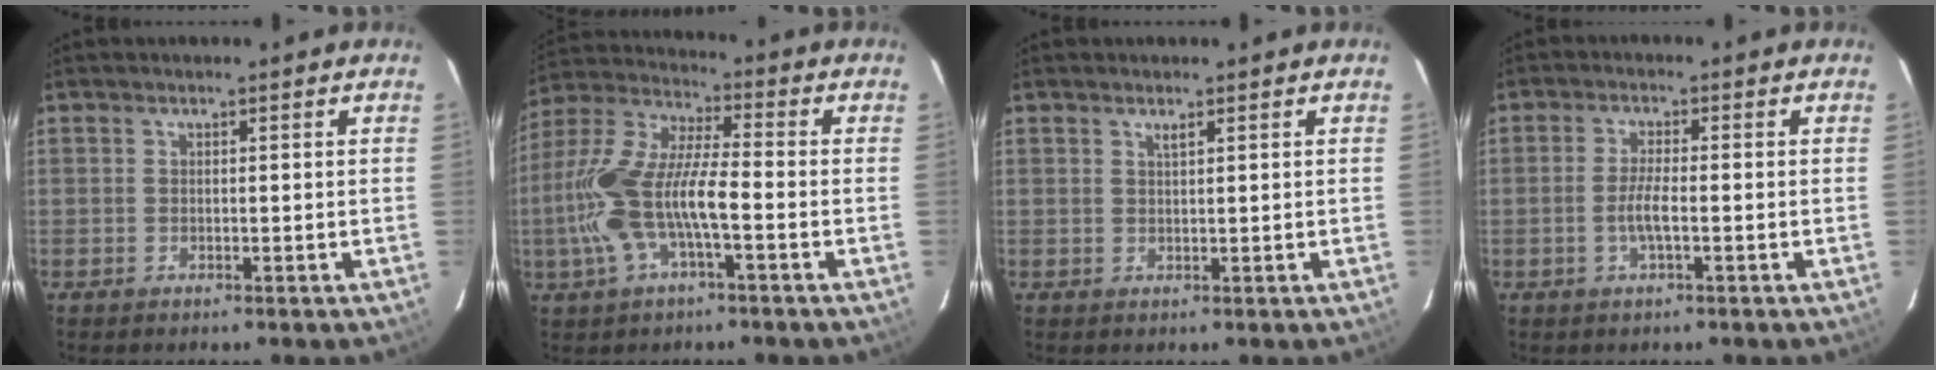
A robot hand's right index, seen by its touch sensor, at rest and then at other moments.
{"total": 15.3, "force": [-4.1, 4.6, 14.0], "torque": [-0.290, 0.001, -0.079]}
{"total": 0.9, "force": [0.6, 0.1, 0.7], "torque": [-0.012, 0.002, 0.010]}
{"total": 3.8, "force": [-1.1, 0.5, 3.6], "torque": [-0.071, -0.001, -0.021]}